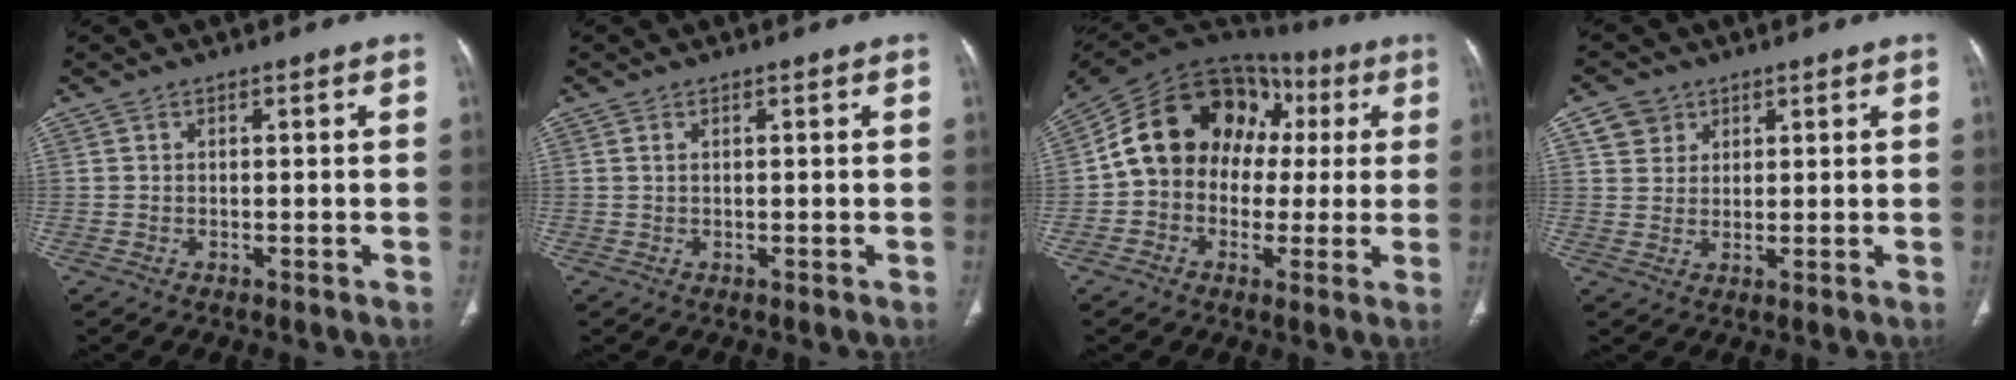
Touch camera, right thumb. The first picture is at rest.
{"total": 0.6, "force": [0.3, 0.3, 0.5], "torque": [-0.012, 0.003, 0.005]}
{"total": 17.9, "force": [2.0, 14.1, 10.9], "torque": [-0.143, 0.053, 0.026]}
{"total": 4.4, "force": [2.3, 3.6, 0.9], "torque": [-0.001, -0.009, 0.044]}